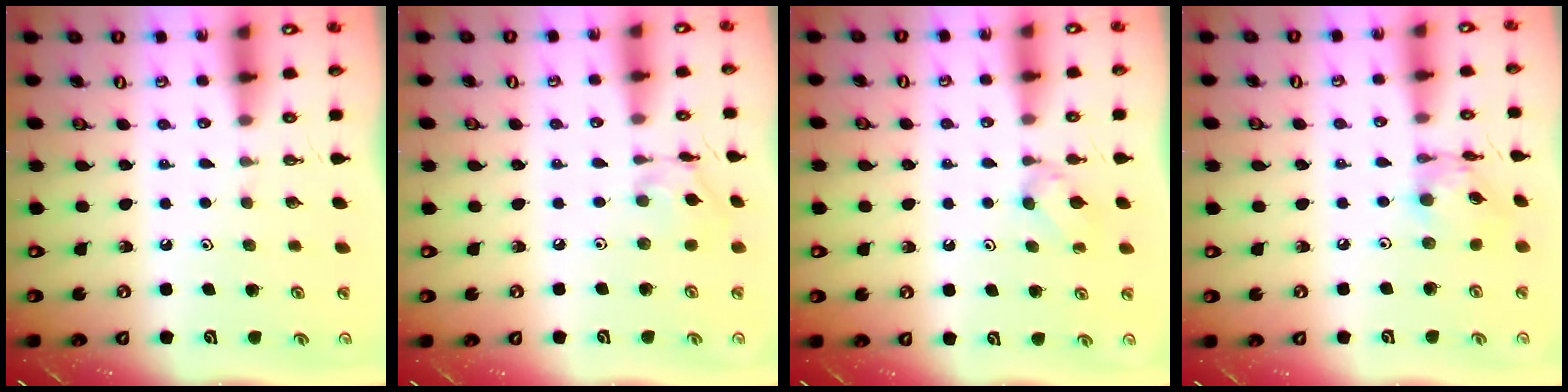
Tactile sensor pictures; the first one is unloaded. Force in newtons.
{"total": 7.7, "press": 7.7, "slide": 0.4}
{"total": 3.1, "press": 3.0, "slide": 0.7}
{"total": 7.8, "press": 7.8, "slide": 0.4}